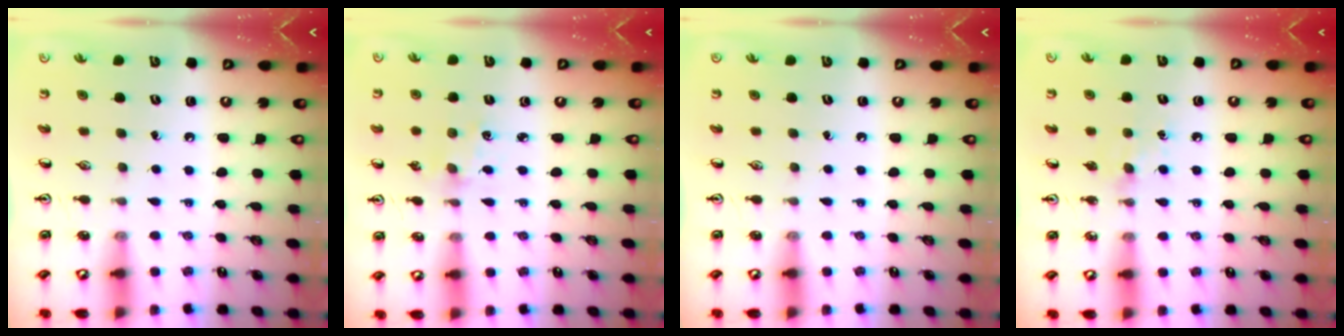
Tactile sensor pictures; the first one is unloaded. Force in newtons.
{"total": 1.8, "press": 1.7, "slide": 0.2}
{"total": 0.0}
{"total": 4.1, "press": 4.0, "slide": 0.6}